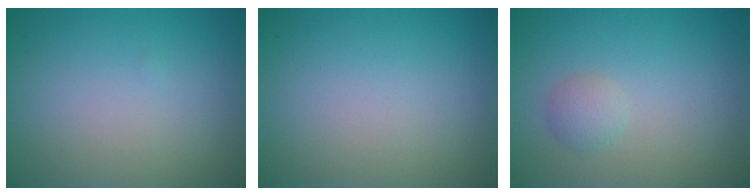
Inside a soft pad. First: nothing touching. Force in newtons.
{"total": 0.0}
{"total": 1.4, "press": 1.4, "slide": 0.1}